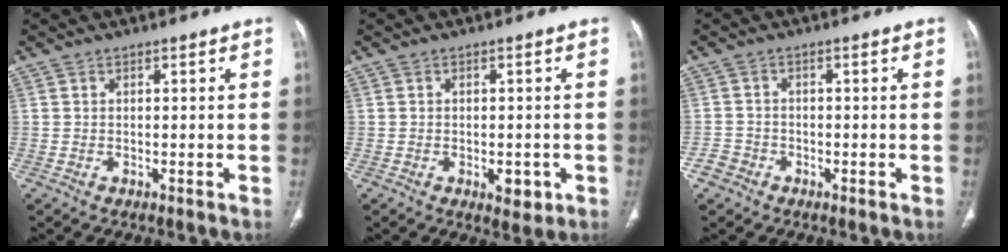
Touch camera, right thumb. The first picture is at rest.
{"total": 3.8, "force": [-1.2, 2.1, 2.9], "torque": [-0.025, 0.000, -0.007]}
{"total": 2.5, "force": [-1.5, 2.0, 0.3], "torque": [0.001, 0.014, -0.033]}